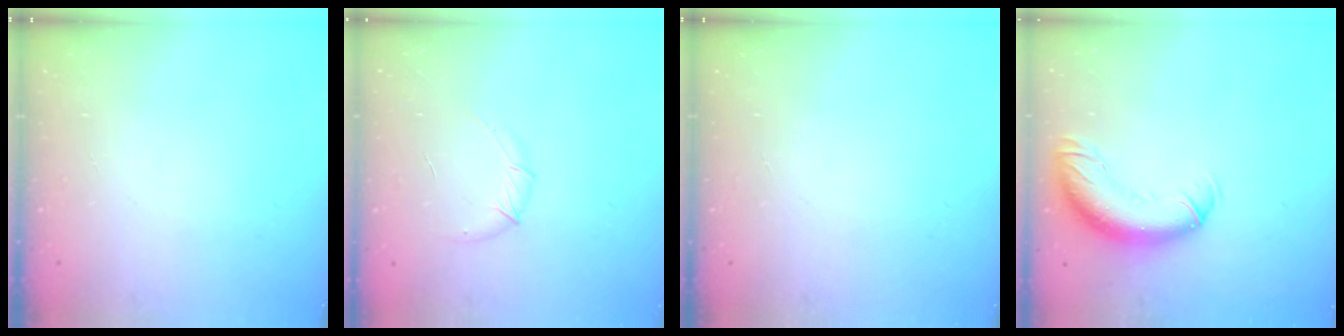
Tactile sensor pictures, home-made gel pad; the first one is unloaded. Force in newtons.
{"total": 5.7, "press": 5.5, "slide": 1.6}
{"total": 0.0}
{"total": 13.1, "press": 12.8, "slide": 2.9}